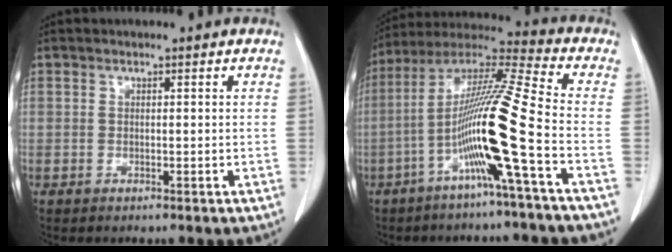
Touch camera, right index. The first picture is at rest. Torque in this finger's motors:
{"motor_torque": [2.09, -0.05, 1.05, 0.21]}